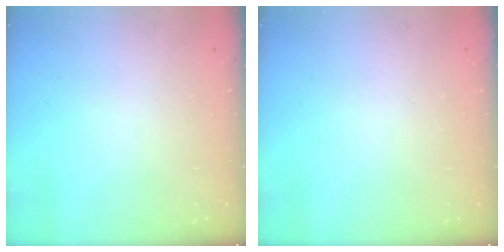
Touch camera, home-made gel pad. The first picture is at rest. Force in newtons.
{"total": 0.0}